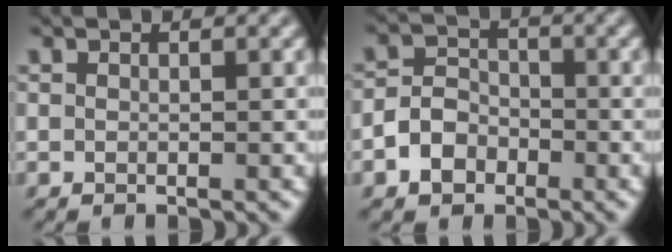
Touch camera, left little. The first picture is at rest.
{"total": 3.4, "force": [-1.7, 2.5, 1.5], "torque": [-0.026, 0.005, -0.036]}